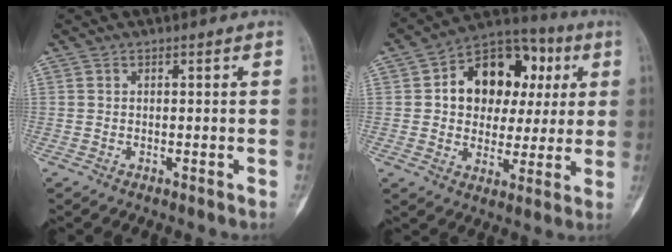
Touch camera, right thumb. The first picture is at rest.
{"total": 17.7, "force": [3.9, 12.9, 11.5], "torque": [-0.111, 0.022, 0.056]}